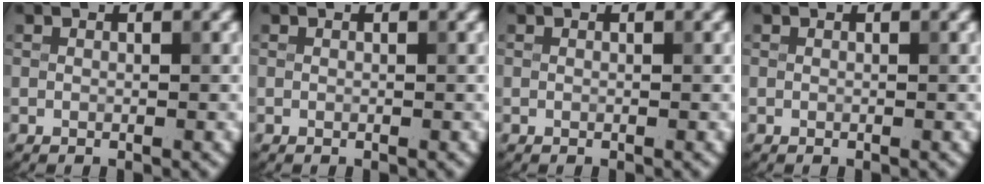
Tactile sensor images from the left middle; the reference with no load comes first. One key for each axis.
{"total": 0.0}
{"total": 0.0}
{"total": 0.0}